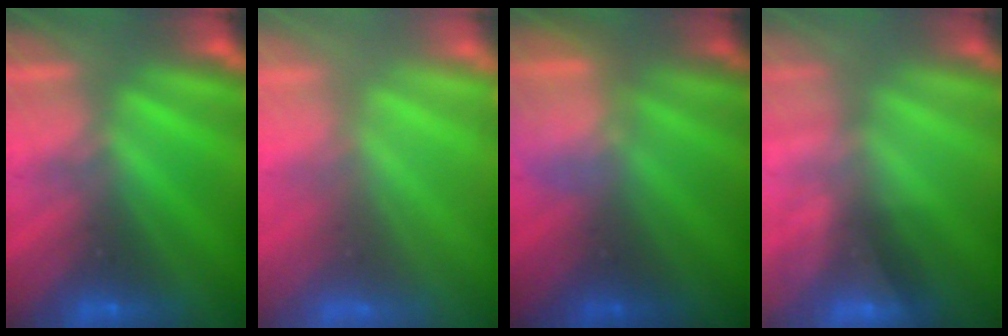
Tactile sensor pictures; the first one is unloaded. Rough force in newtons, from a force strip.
{"total": 7.8}
{"total": 3.8}
{"total": 2.3}